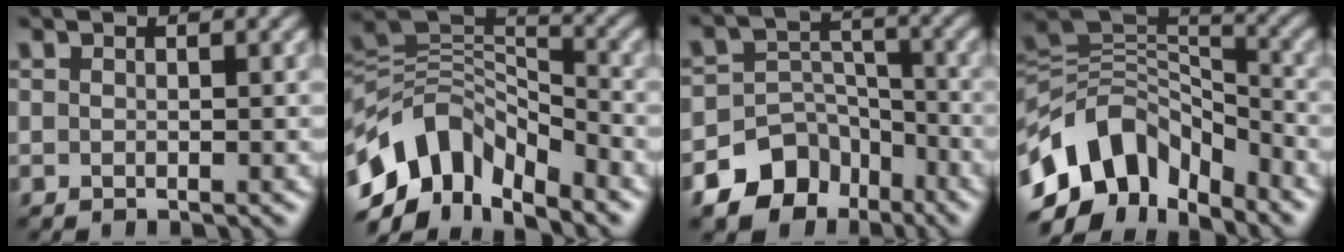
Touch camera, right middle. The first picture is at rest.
{"total": 10.2, "force": [-5.7, 5.6, 6.3], "torque": [-0.110, 0.011, -0.115]}
{"total": 9.5, "force": [-6.3, 6.6, 2.6], "torque": [-0.042, 0.006, -0.111]}
{"total": 10.6, "force": [-5.9, 6.4, 6.0], "torque": [-0.106, 0.019, -0.119]}